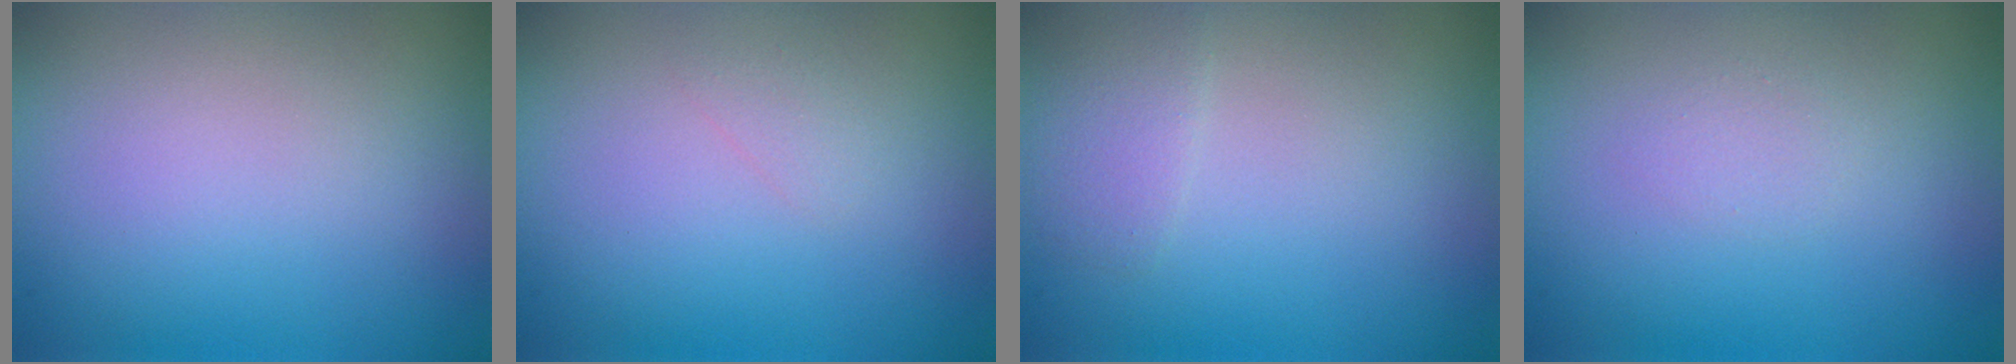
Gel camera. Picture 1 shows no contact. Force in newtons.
{"total": 0.6, "press": 0.6, "slide": 0.0}
{"total": 1.5, "press": 1.5, "slide": 0.0}
{"total": 0.8, "press": 0.8, "slide": 0.1}